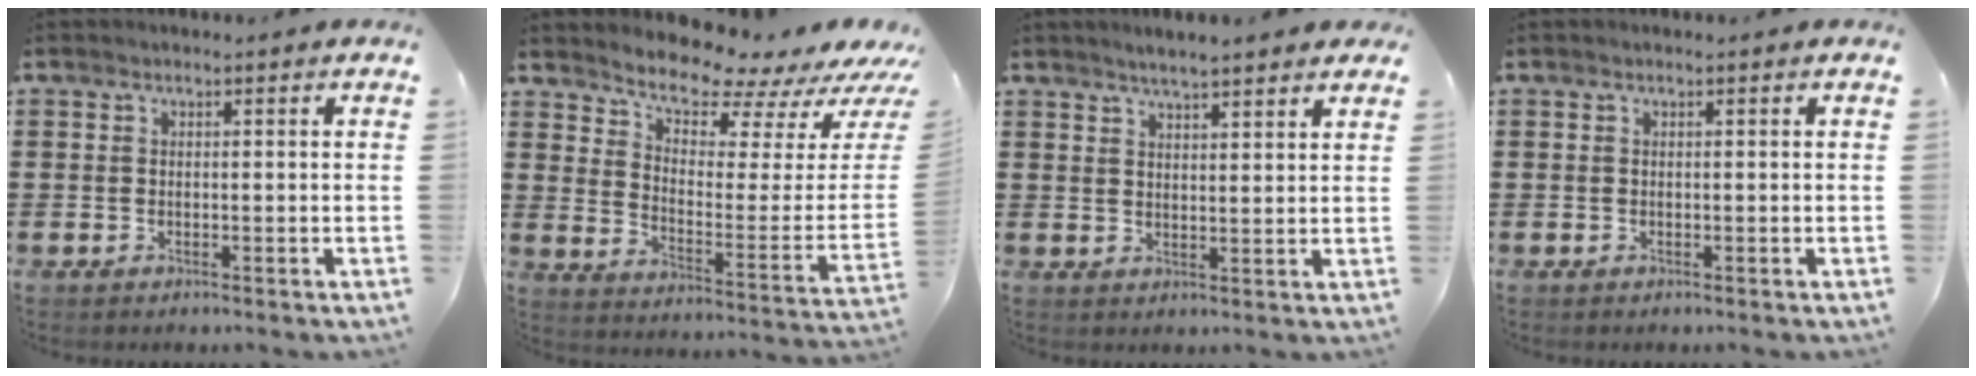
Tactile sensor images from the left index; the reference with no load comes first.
{"total": 7.7, "force": [7.3, 1.6, 2.0], "torque": [-0.057, -0.073, 0.124]}
{"total": 3.2, "force": [3.0, 0.1, 1.3], "torque": [-0.033, -0.002, 0.052]}
{"total": 0.0}